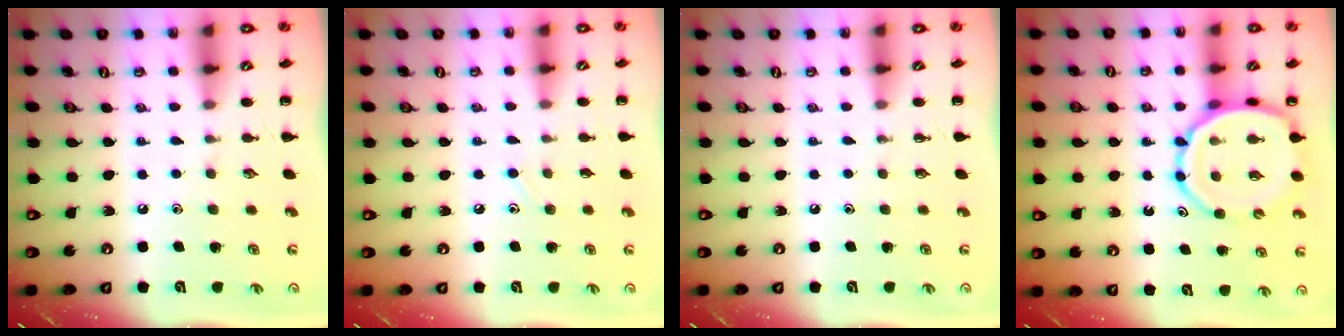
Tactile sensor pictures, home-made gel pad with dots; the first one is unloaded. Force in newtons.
{"total": 5.4, "press": 5.0, "slide": 1.9}
{"total": 0.0}
{"total": 11.4, "press": 11.0, "slide": 2.9}